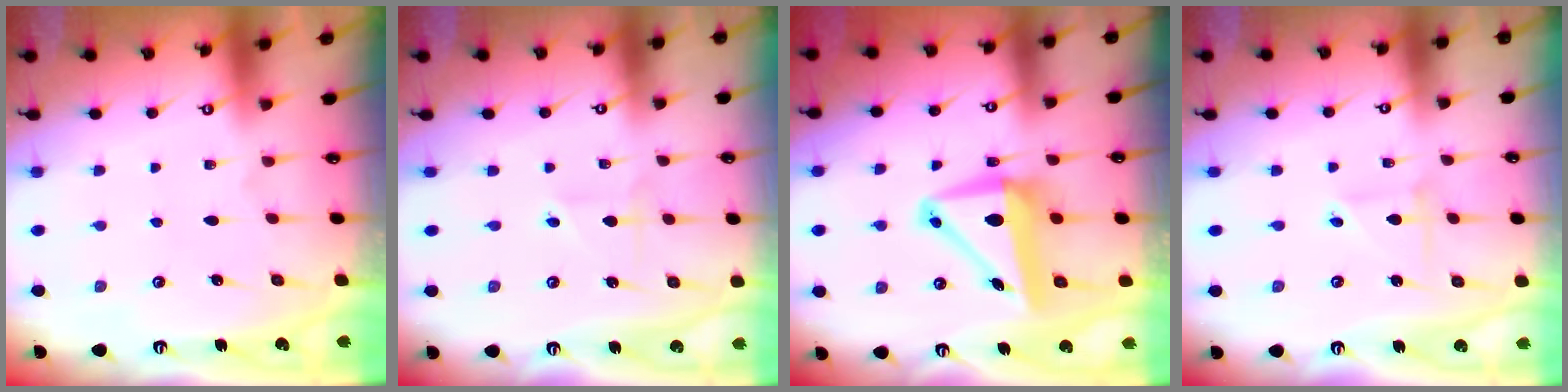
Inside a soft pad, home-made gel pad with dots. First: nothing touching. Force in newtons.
{"total": 2.4, "press": 2.2, "slide": 0.9}
{"total": 9.8, "press": 9.6, "slide": 1.8}
{"total": 2.6, "press": 2.5, "slide": 0.3}